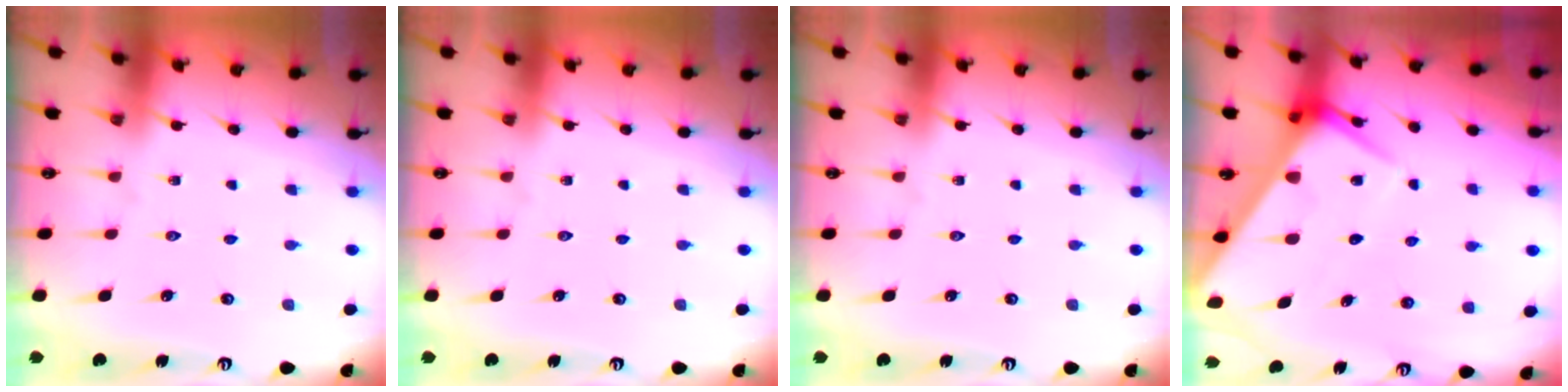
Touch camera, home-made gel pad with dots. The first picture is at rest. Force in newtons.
{"total": 0.0}
{"total": 0.0}
{"total": 7.3, "press": 7.2, "slide": 0.5}